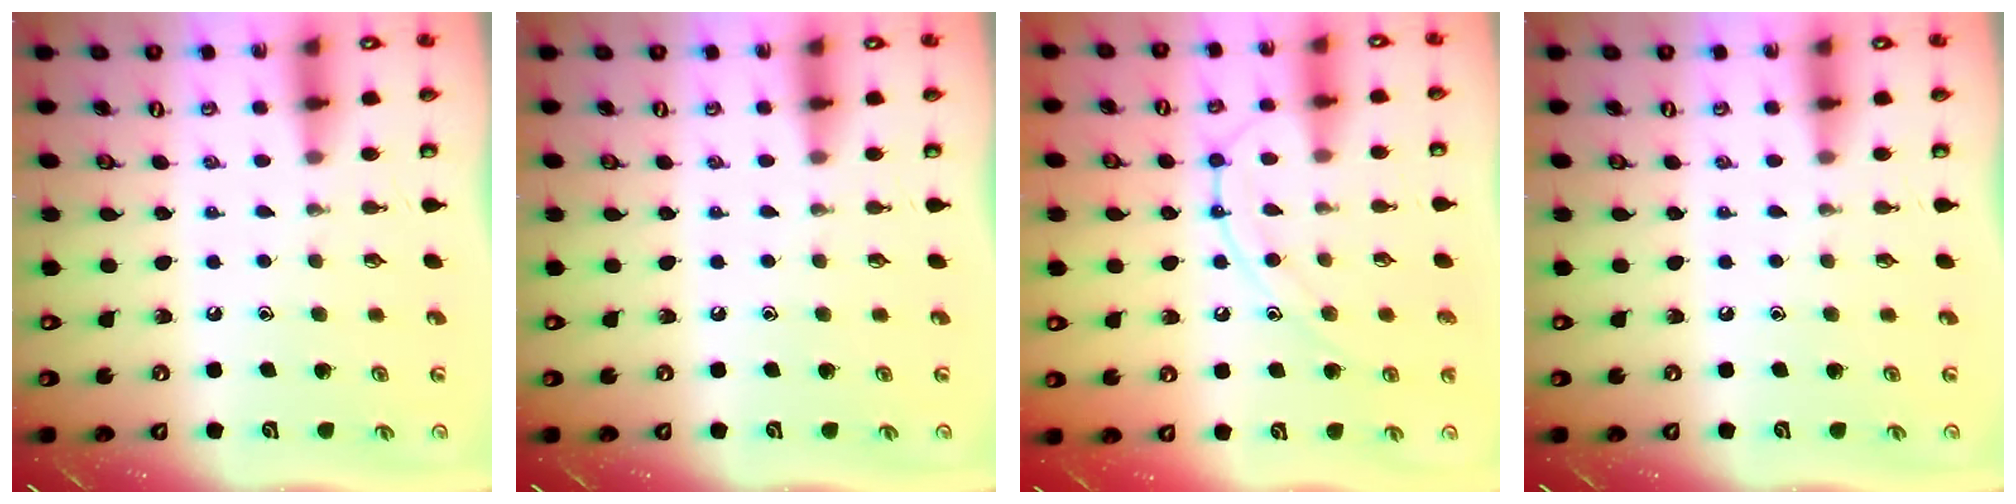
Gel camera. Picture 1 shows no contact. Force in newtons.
{"total": 0.0}
{"total": 11.5, "press": 11.5, "slide": 0.5}
{"total": 0.0}